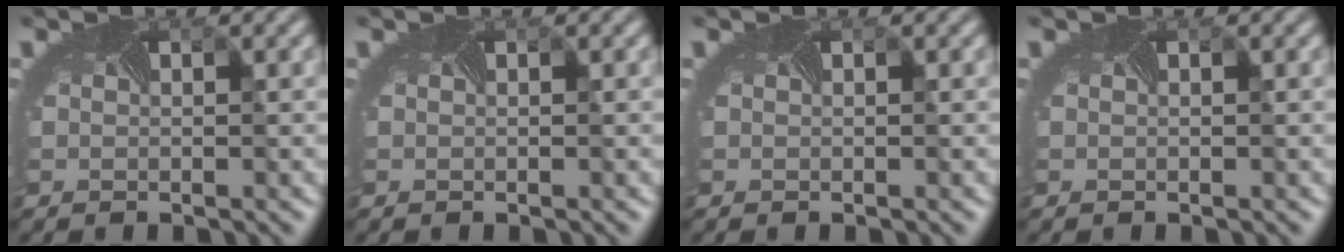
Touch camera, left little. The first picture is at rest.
{"total": 0.0}
{"total": 0.0}
{"total": 0.0}